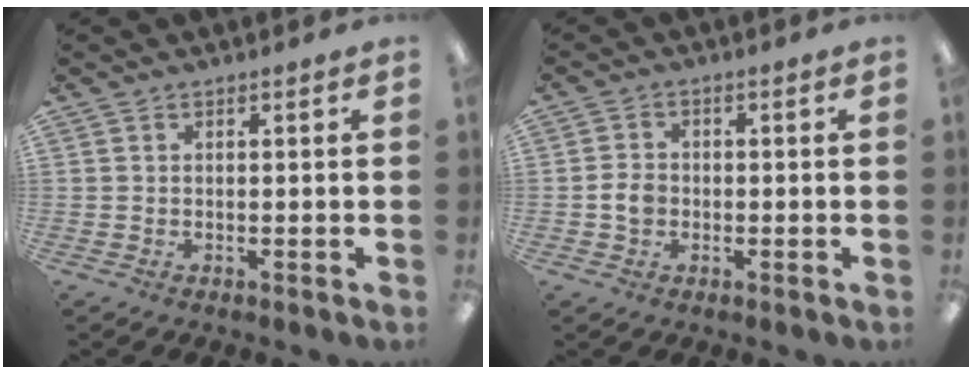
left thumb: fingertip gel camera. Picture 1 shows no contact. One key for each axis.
{"total": 3.8, "fx": -0.6, "fy": 3.0, "fz": 2.4, "tx": -0.041, "ty": 0.008, "tz": -0.012}